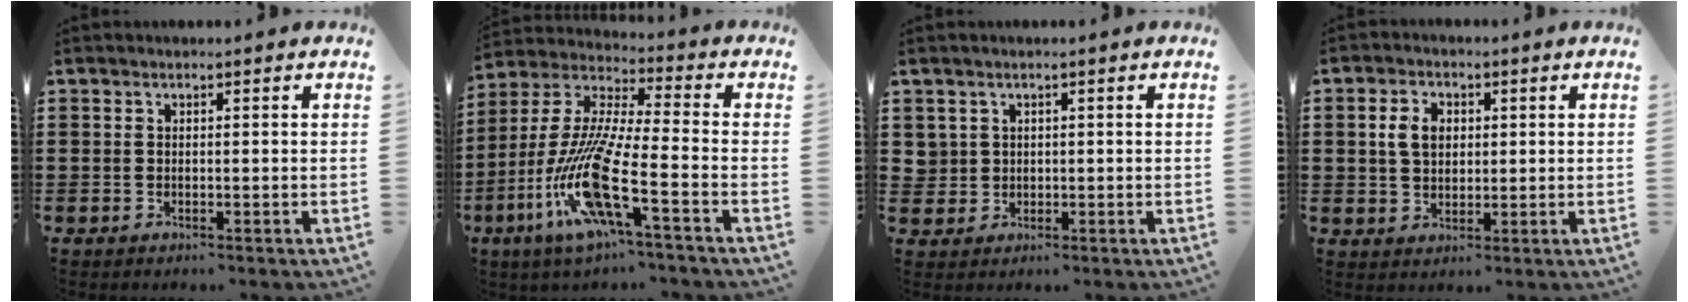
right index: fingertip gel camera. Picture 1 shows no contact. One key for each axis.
{"total": 15.1, "fx": -7.6, "fy": 2.4, "fz": 12.8, "tx": -0.284, "ty": -0.017, "tz": -0.149}
{"total": 2.0, "fx": 0.8, "fy": 1.8, "fz": 0.2, "tx": -0.012, "ty": 0.010, "tz": 0.013}
{"total": 4.4, "fx": 0.7, "fy": 3.2, "fz": 2.9, "tx": -0.075, "ty": 0.010, "tz": 0.008}